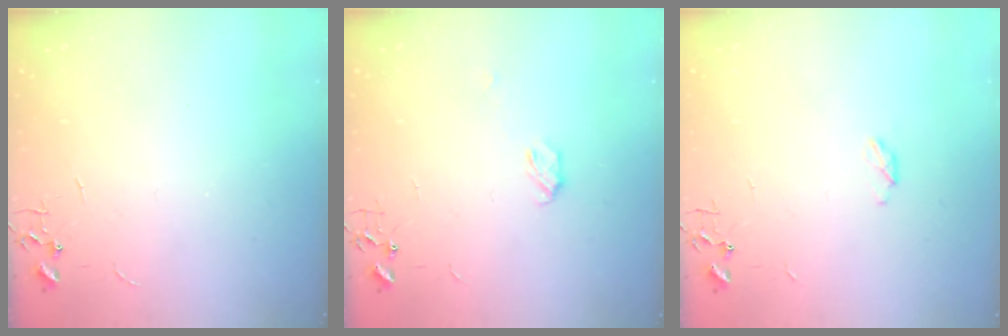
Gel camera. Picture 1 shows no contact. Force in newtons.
{"total": 4.0, "press": 4.0, "slide": 0.6}
{"total": 3.6, "press": 3.6, "slide": 0.6}